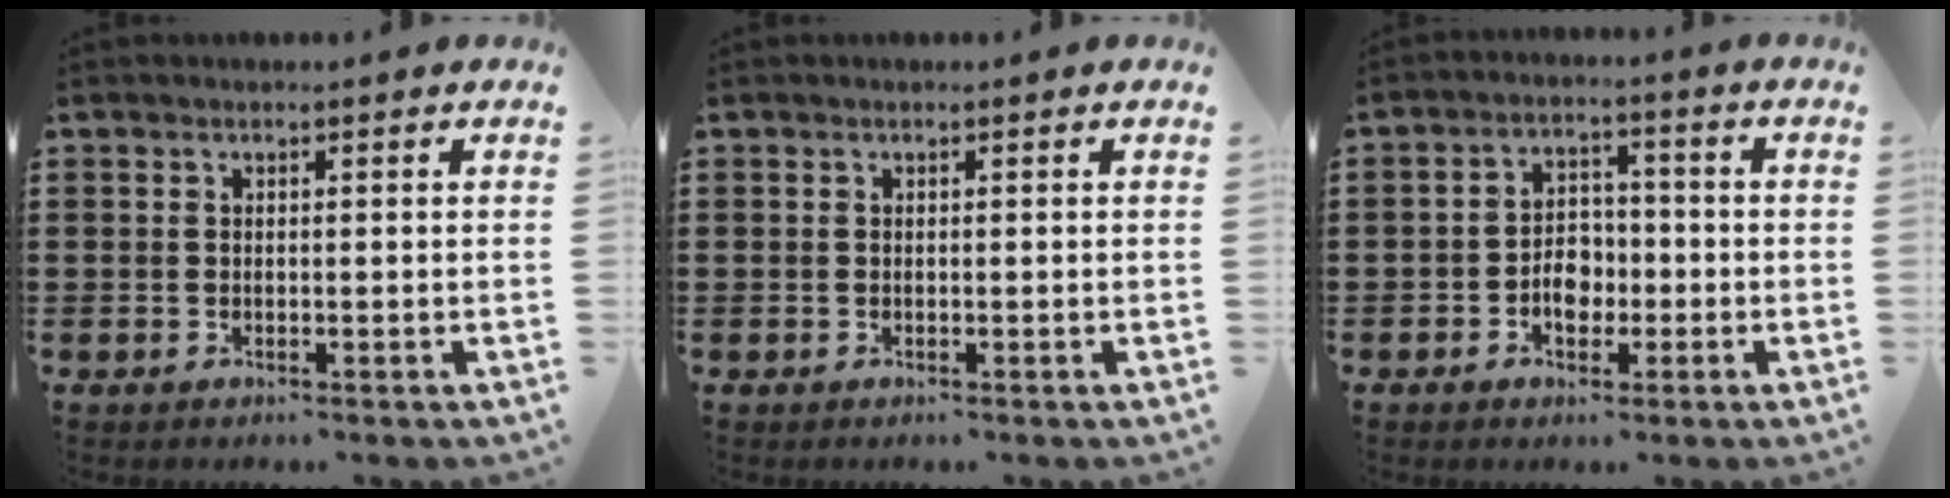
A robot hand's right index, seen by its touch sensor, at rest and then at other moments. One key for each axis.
{"total": 0.0}
{"total": 4.5, "fx": -1.5, "fy": 3.3, "fz": 2.6, "tx": -0.038, "ty": -0.001, "tz": -0.031}